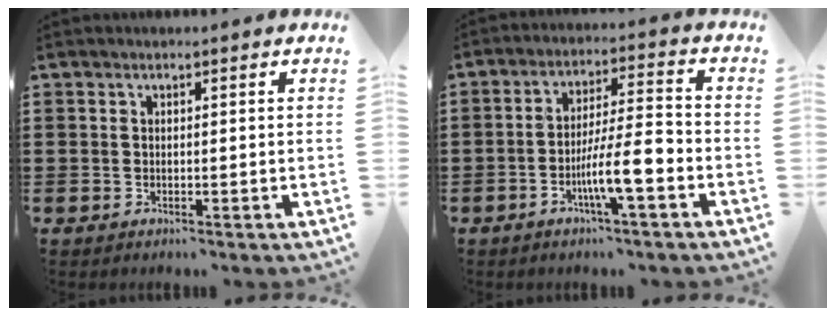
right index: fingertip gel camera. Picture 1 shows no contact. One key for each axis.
{"total": 8.9, "fx": -3.7, "fy": 1.5, "fz": 7.9, "tx": -0.143, "ty": 0.000, "tz": -0.068}